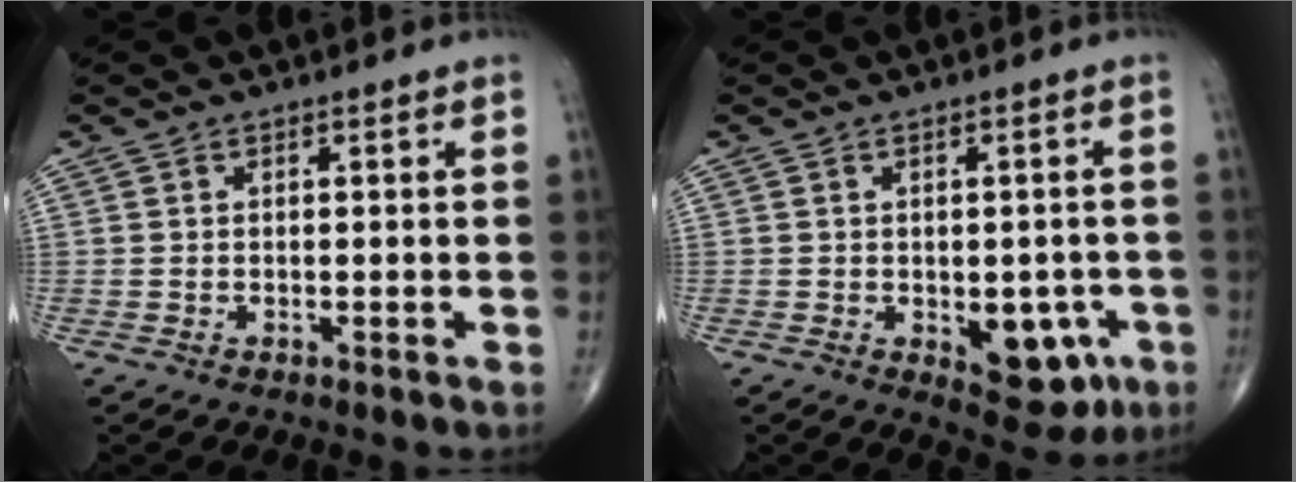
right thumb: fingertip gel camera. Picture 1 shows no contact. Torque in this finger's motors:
{"motor_torque": [2.85, 2.15, 0.67, -0.37, 0.19]}